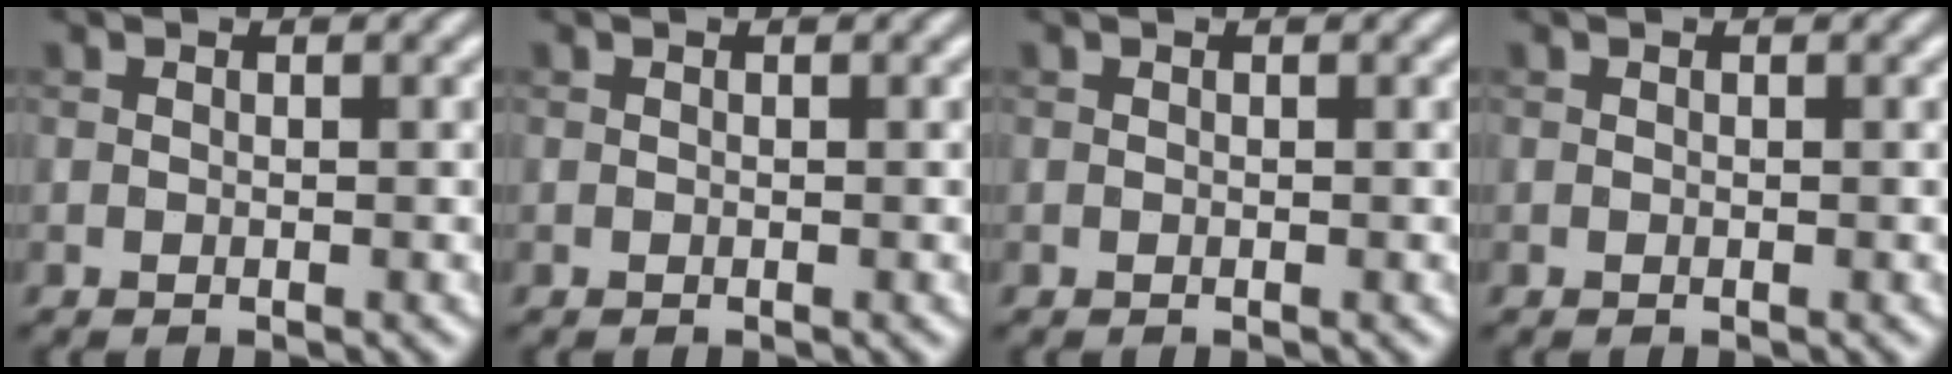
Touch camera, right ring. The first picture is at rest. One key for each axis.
{"total": 0.0}
{"total": 0.0}
{"total": 0.0}